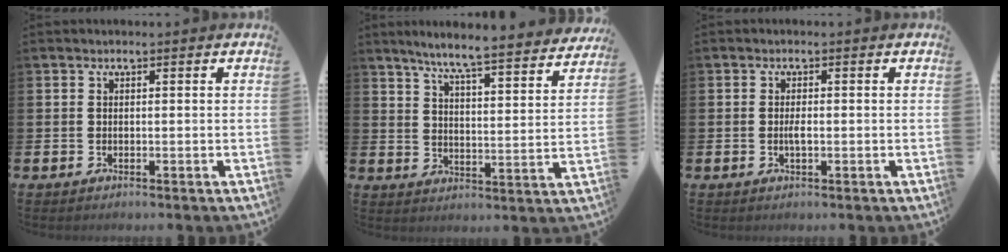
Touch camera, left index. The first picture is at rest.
{"total": 7.1, "force": [6.6, 0.0, 2.7], "torque": [-0.069, -0.049, 0.109]}
{"total": 1.3, "force": [-0.2, 0.4, 1.2], "torque": [-0.025, 0.001, -0.004]}